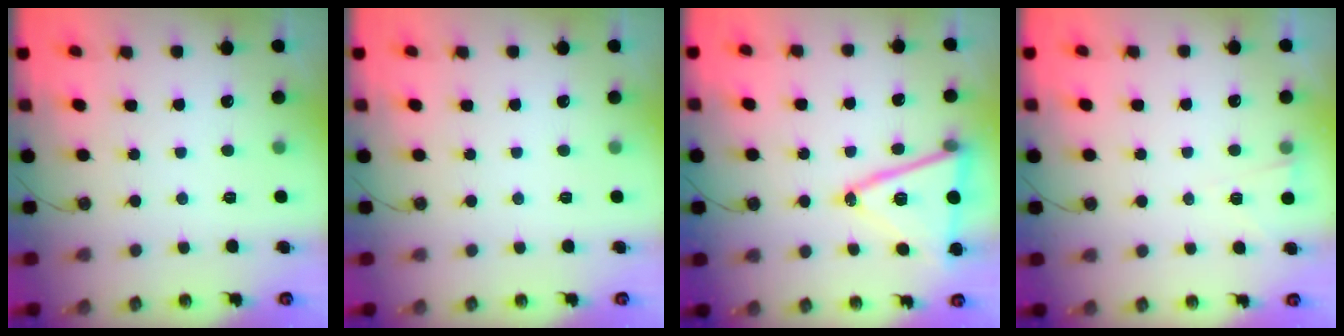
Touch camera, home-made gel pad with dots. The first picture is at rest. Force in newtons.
{"total": 0.0}
{"total": 16.4, "press": 16.0, "slide": 3.5}
{"total": 2.7, "press": 2.1, "slide": 1.6}